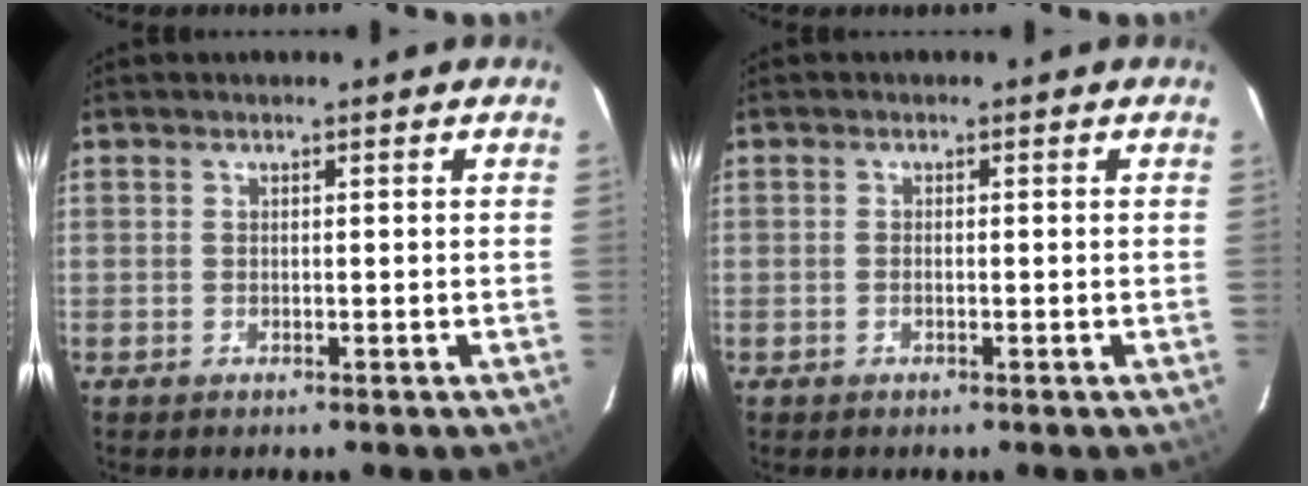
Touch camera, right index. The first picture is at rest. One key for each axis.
{"total": 0.7, "fx": -0.3, "fy": 0.3, "fz": 0.6, "tx": -0.014, "ty": 0.001, "tz": -0.007}